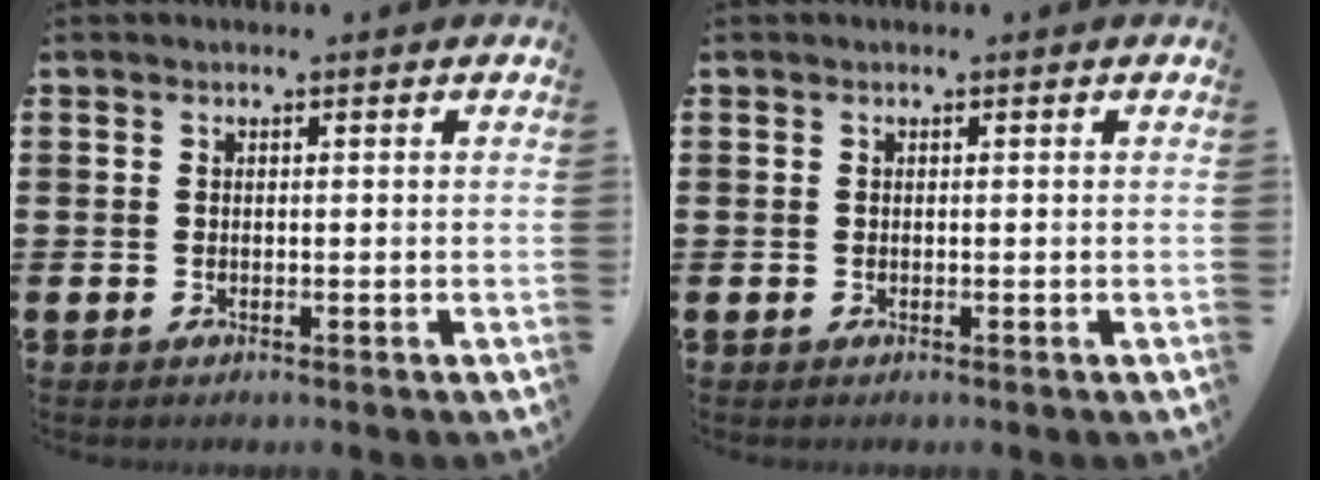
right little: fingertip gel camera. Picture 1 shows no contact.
{"total": 0.0}